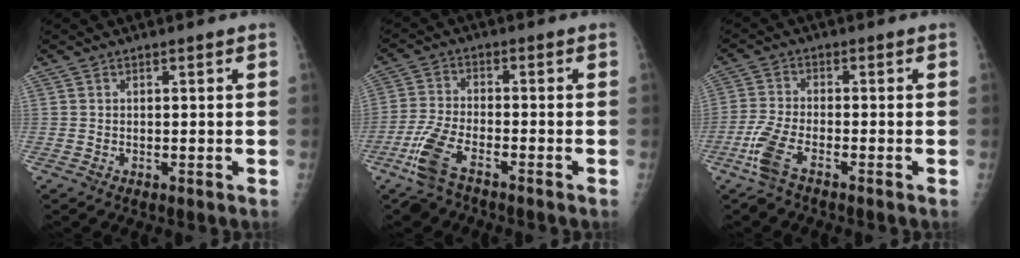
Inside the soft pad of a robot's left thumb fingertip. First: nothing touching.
{"total": 7.9, "force": [-5.2, 3.0, 5.2], "torque": [-0.127, 0.009, -0.104]}
{"total": 5.7, "force": [-3.7, 1.8, 4.0], "torque": [-0.106, 0.008, -0.079]}